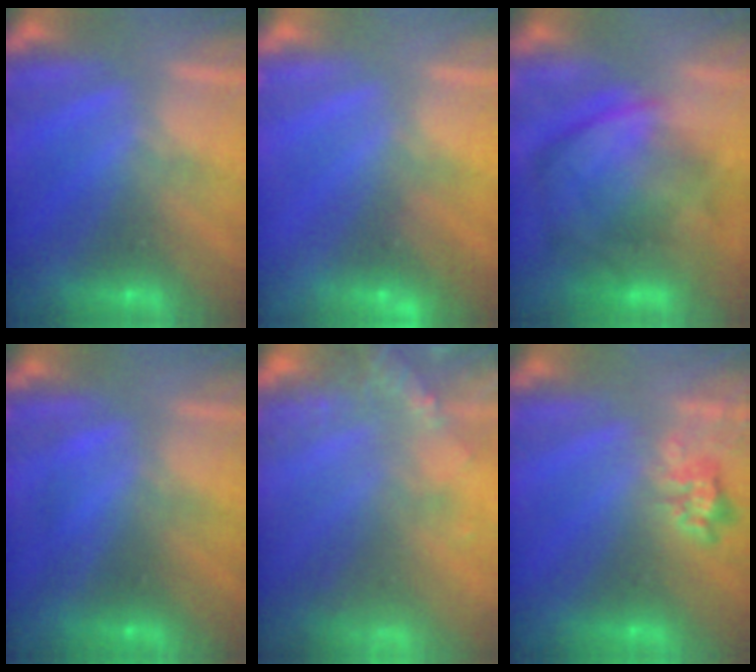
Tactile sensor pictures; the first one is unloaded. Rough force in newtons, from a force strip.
{"total": 2.5}
{"total": 9.7}
{"total": 1.8}
{"total": 6.9}
{"total": 2.3}